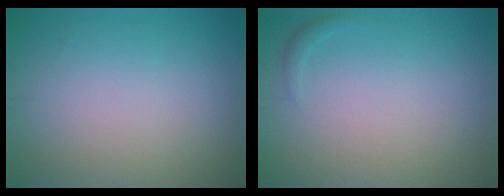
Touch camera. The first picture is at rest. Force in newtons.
{"total": 0.6, "press": 0.6, "slide": 0.1}